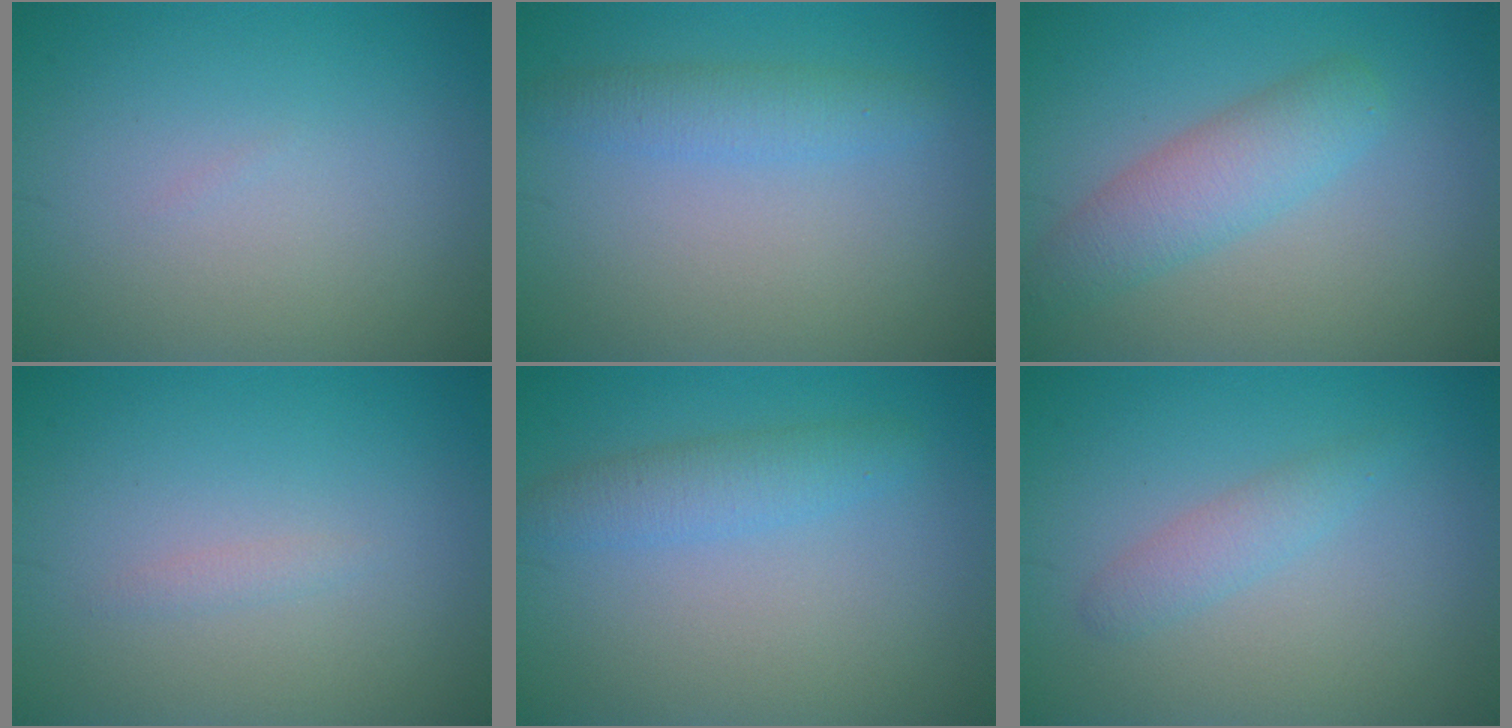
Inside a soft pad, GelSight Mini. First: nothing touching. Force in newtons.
{"total": 2.3, "press": 2.3, "slide": 0.2}
{"total": 3.8, "press": 3.8, "slide": 0.3}
{"total": 0.7, "press": 0.6, "slide": 0.1}
{"total": 2.4, "press": 2.4, "slide": 0.1}
{"total": 1.7, "press": 1.7, "slide": 0.1}